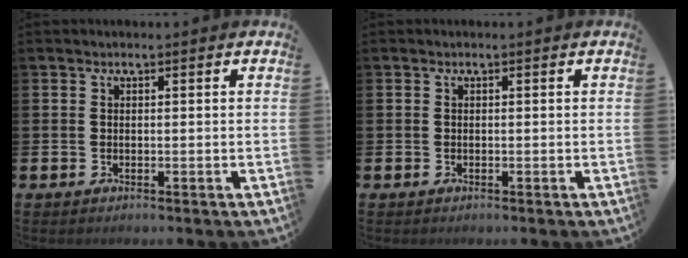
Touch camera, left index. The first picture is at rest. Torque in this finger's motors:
{"motor_torque": [-0.18, -0.17, 0.00, 0.01]}